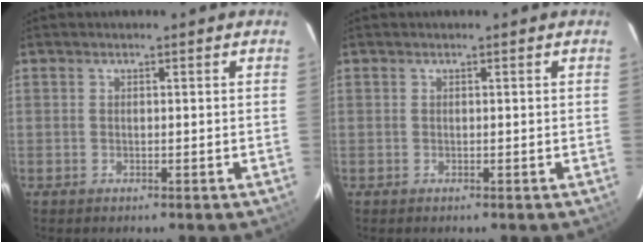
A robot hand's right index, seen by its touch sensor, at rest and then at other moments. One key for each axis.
{"total": 0.0}